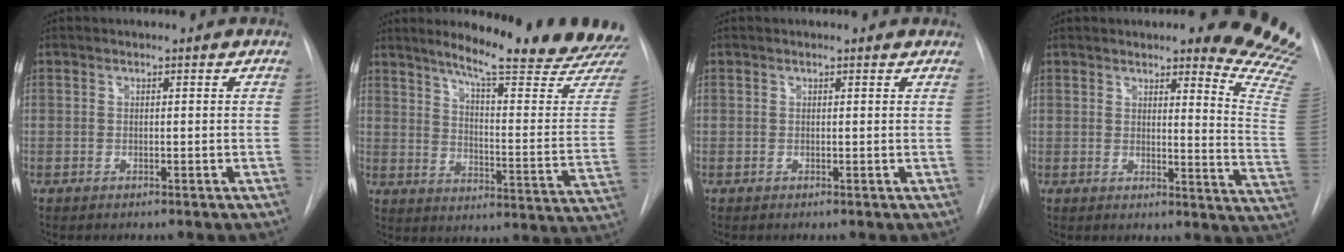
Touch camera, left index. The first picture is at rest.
{"total": 22.7, "force": [20.1, -0.8, 10.4], "torque": [-0.147, -0.100, 0.255]}
{"total": 1.8, "force": [1.7, 0.5, 0.5], "torque": [-0.014, 0.009, 0.010]}
{"total": 13.1, "force": [11.6, 0.1, 6.1], "torque": [-0.064, -0.117, 0.107]}